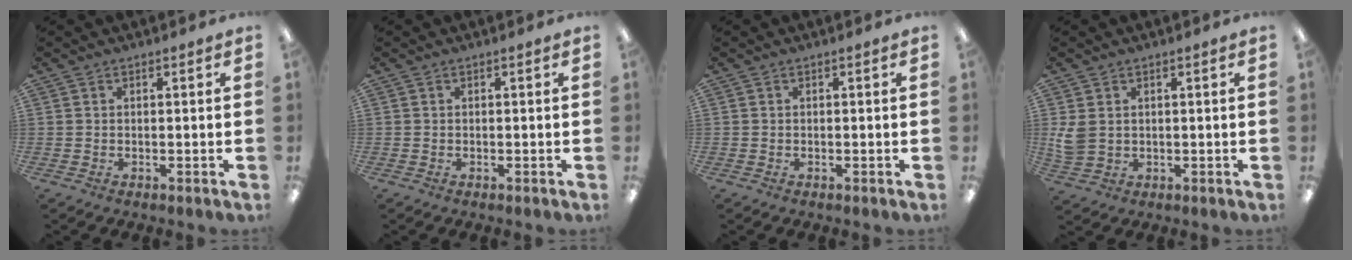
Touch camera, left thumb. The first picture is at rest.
{"total": 0.0}
{"total": 0.0}
{"total": 4.4, "force": [1.4, 3.4, 2.3], "torque": [-0.046, 0.000, 0.028]}